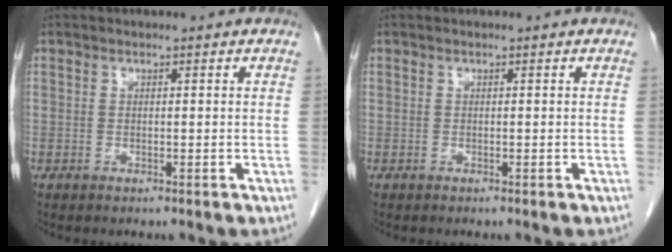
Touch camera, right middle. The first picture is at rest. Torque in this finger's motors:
{"motor_torque": [0.19, -0.03, 0.04, 0.01]}